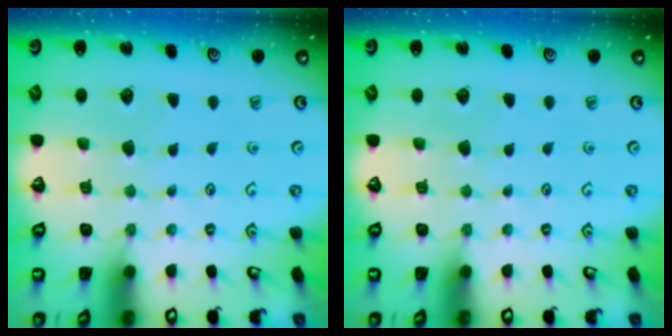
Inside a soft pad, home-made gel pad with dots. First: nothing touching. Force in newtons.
{"total": 0.0}